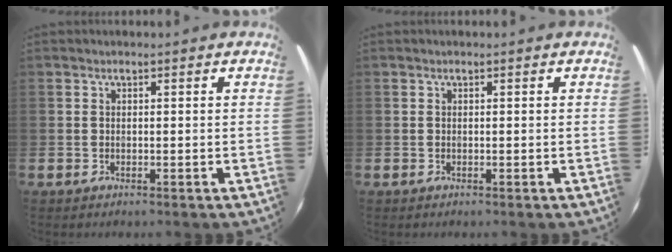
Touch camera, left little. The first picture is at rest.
{"total": 0.0}